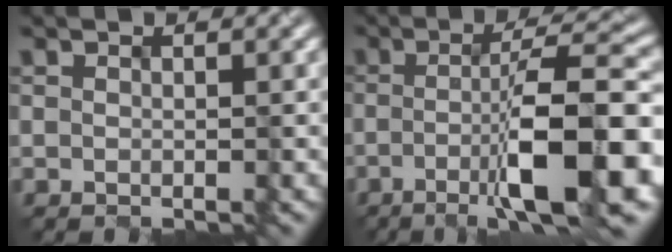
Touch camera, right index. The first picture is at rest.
{"total": 9.5, "force": [-2.0, 1.7, 9.1], "torque": [-0.128, 0.009, -0.037]}